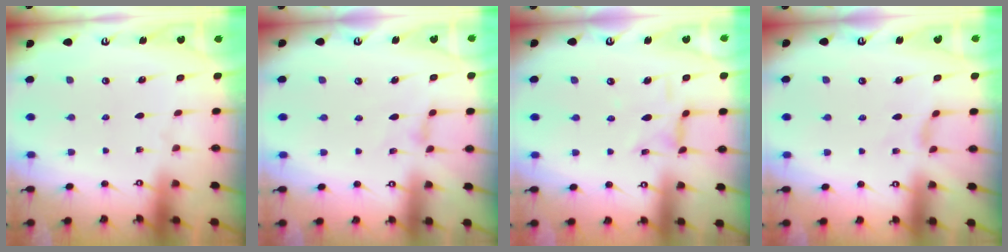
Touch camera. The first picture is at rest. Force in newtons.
{"total": 2.6, "press": 2.6, "slide": 0.5}
{"total": 5.1, "press": 5.1, "slide": 0.3}
{"total": 2.1, "press": 2.0, "slide": 0.5}